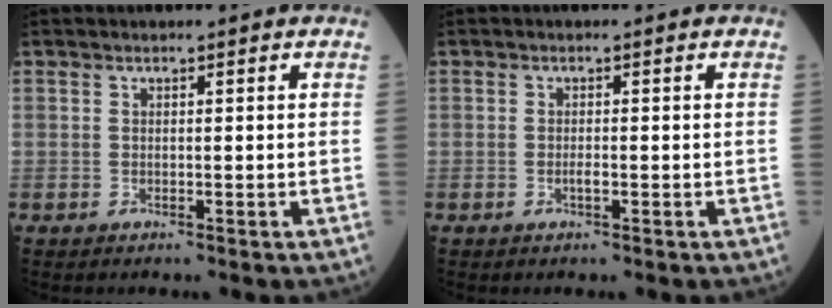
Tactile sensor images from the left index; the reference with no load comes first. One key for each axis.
{"total": 1.0, "fx": -0.5, "fy": 0.3, "fz": 0.8, "tx": -0.017, "ty": 0.002, "tz": -0.008}